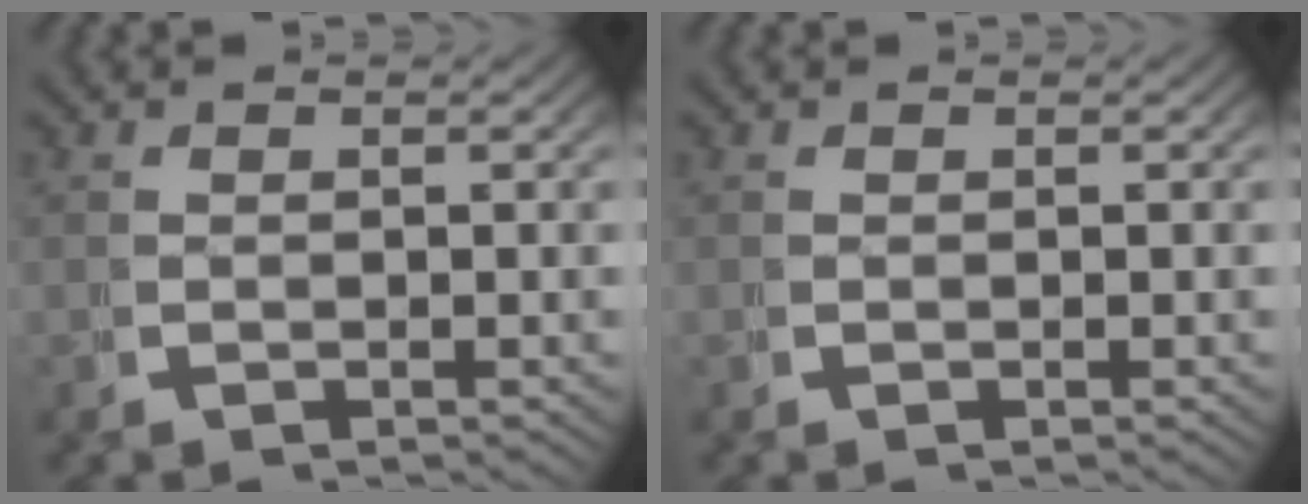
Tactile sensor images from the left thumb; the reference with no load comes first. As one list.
[{"total": 0.0}]